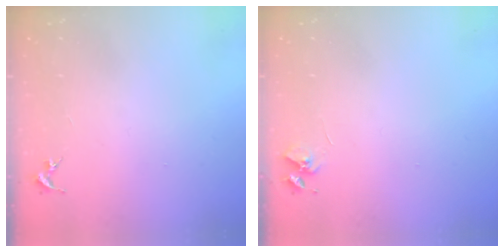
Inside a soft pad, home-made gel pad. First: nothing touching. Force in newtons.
{"total": 3.9, "press": 3.9, "slide": 0.3}